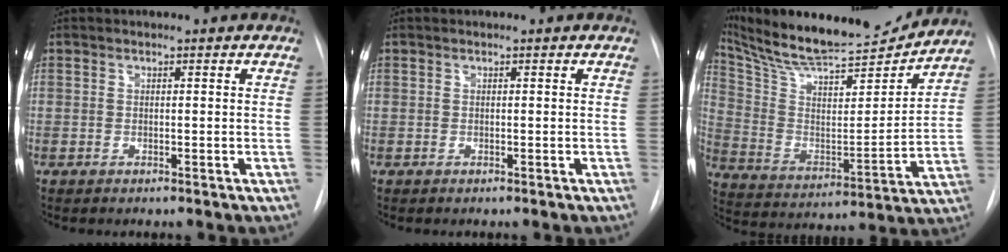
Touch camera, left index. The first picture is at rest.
{"total": 0.0}
{"total": 21.7, "force": [20.2, 2.1, 7.8], "torque": [-0.148, -0.023, 0.321]}